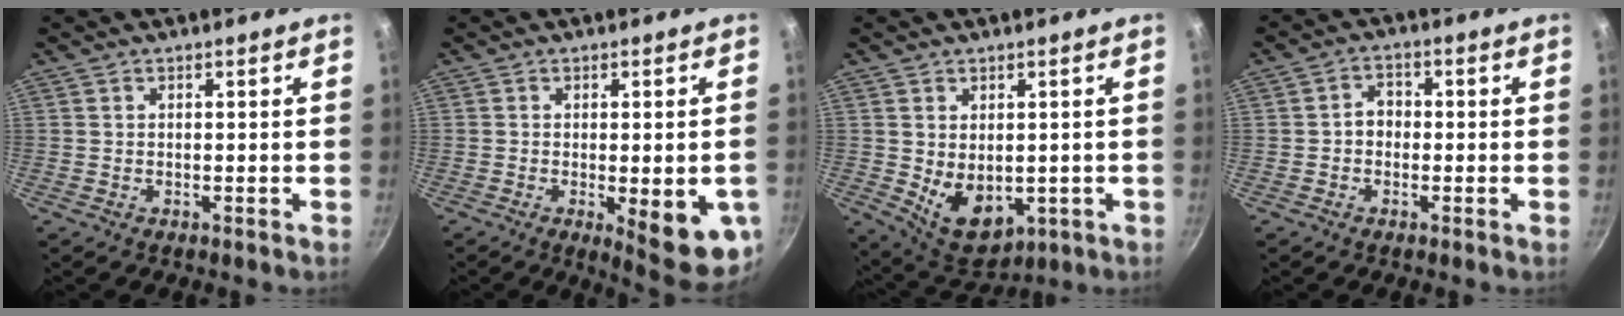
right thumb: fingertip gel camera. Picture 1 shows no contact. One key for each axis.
{"total": 12.3, "fx": -3.2, "fy": 3.6, "fz": 11.3, "tx": -0.122, "ty": -0.007, "tz": -0.031}
{"total": 9.4, "fx": -0.7, "fy": 6.5, "fz": 6.8, "tx": -0.085, "ty": -0.016, "tz": 0.015}
{"total": 3.4, "fx": -0.5, "fy": 2.8, "fz": 1.9, "tx": -0.010, "ty": 0.012, "tz": -0.013}